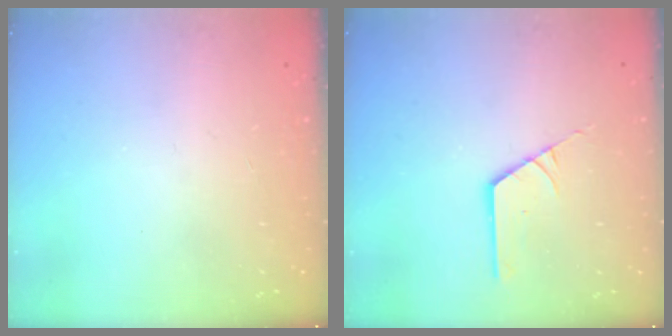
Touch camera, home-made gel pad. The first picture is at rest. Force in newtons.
{"total": 2.2, "press": 2.2, "slide": 0.1}